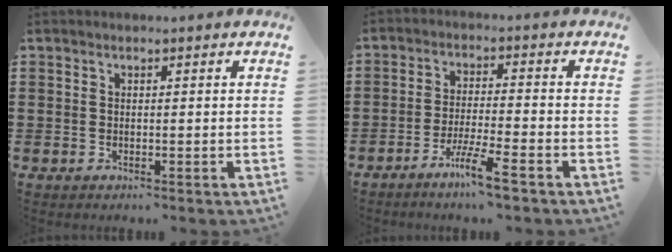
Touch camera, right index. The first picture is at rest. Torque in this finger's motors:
{"motor_torque": [1.05, -0.25, 0.40, 0.08]}